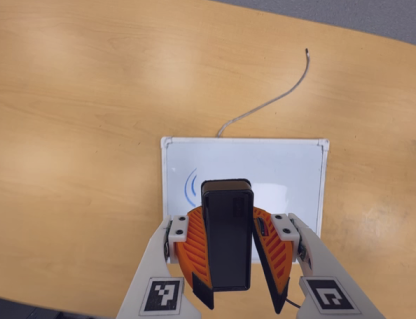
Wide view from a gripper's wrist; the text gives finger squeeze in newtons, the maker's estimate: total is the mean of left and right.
{"total": 8.0, "left": 8.4, "right": 7.7}